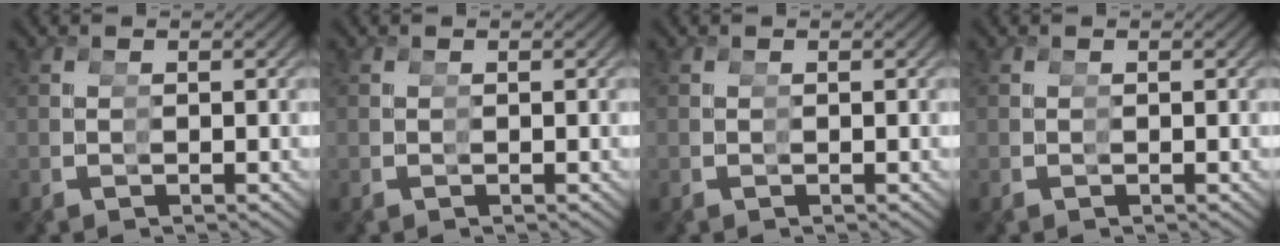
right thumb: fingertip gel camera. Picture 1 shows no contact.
{"total": 0.0}
{"total": 0.0}
{"total": 0.0}